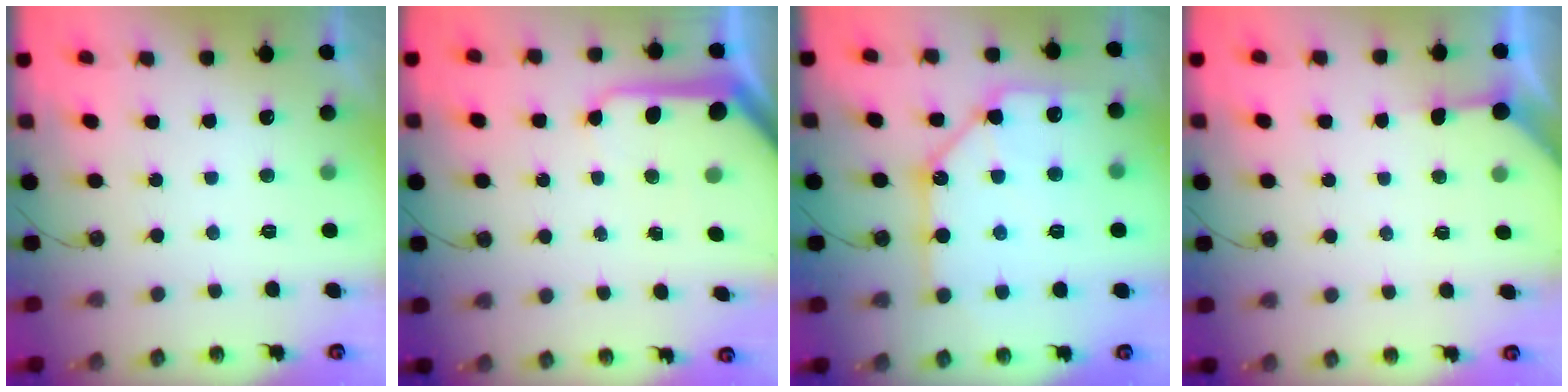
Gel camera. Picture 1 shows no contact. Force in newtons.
{"total": 9.0, "press": 9.0, "slide": 0.6}
{"total": 14.2, "press": 14.2, "slide": 1.5}
{"total": 3.5, "press": 3.5, "slide": 0.2}